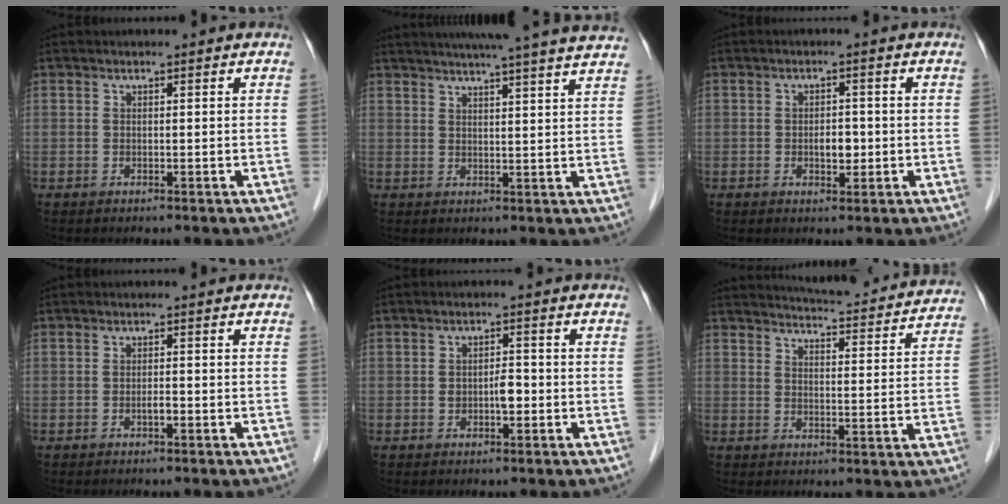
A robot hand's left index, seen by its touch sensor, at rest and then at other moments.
{"total": 19.6, "force": [17.5, -0.4, 8.9], "torque": [-0.136, 0.001, 0.214]}
{"total": 2.6, "force": [-0.5, 1.5, 2.1], "torque": [-0.033, 0.002, -0.004]}
{"total": 0.9, "force": [-0.5, 0.2, 0.8], "torque": [-0.015, 0.002, -0.008]}
{"total": 2.6, "force": [-0.6, 1.1, 2.2], "torque": [-0.038, 0.004, -0.007]}
{"total": 16.9, "force": [16.3, 1.9, 4.0], "torque": [-0.048, -0.036, 0.189]}